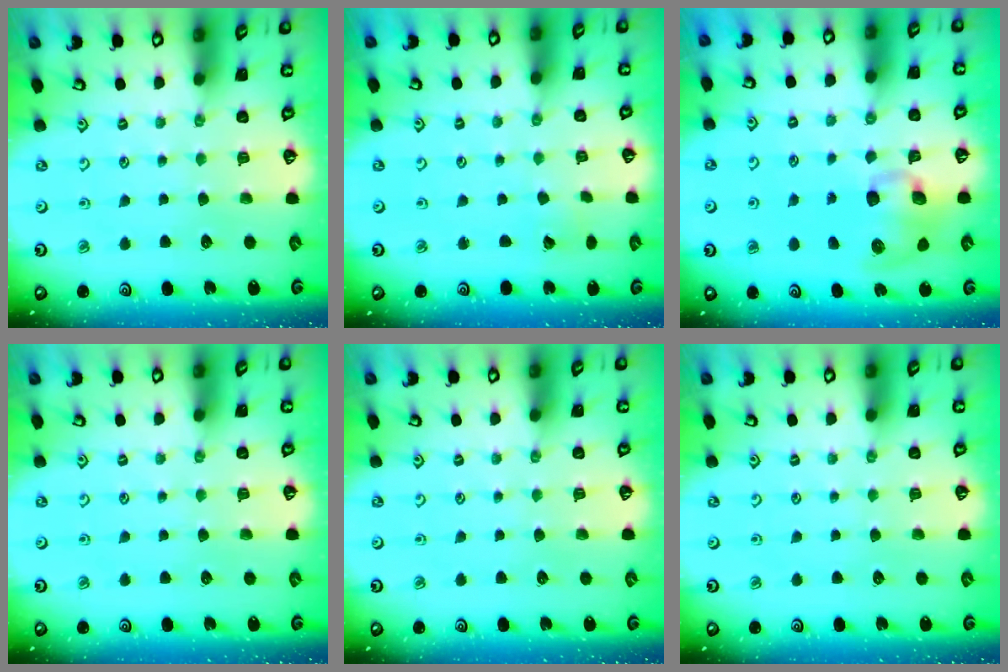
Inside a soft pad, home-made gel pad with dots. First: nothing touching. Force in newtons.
{"total": 1.4, "press": 1.4, "slide": 0.1}
{"total": 11.3, "press": 11.2, "slide": 1.2}
{"total": 0.0}
{"total": 0.0}
{"total": 0.0}